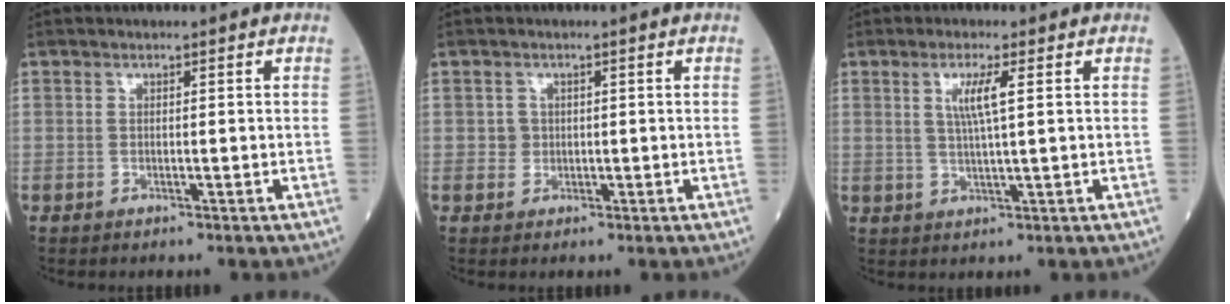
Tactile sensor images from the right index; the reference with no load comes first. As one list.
[{"total": 1.5, "force": [0.0, 1.5, 0.1], "torque": [0.001, 0.004, 0.000]}, {"total": 4.3, "force": [1.3, -0.1, 4.1], "torque": [-0.083, 0.001, 0.027]}]